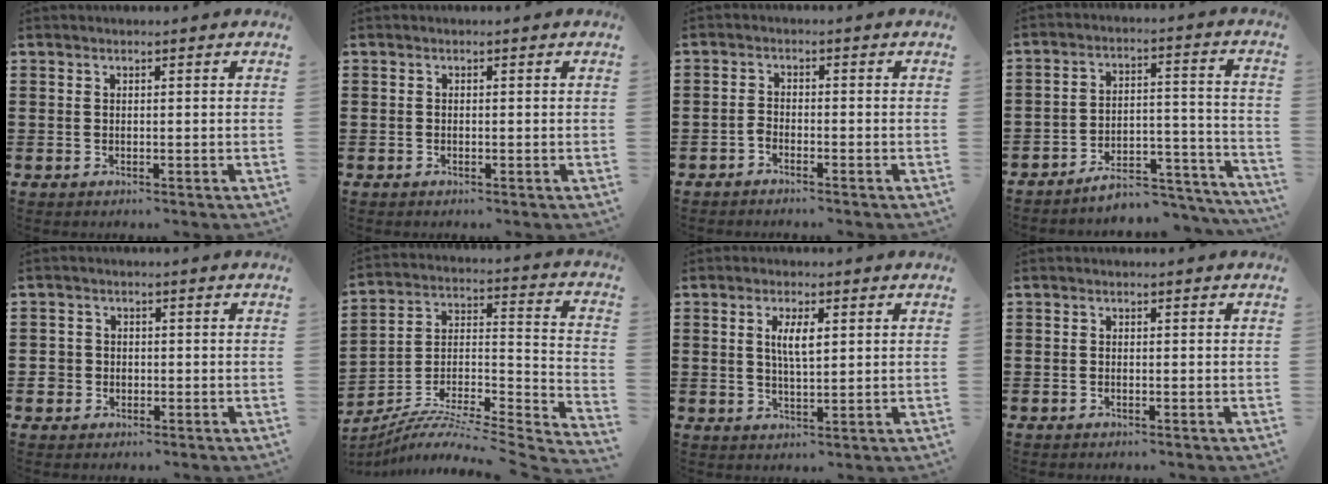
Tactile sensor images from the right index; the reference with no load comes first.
{"total": 0.0}
{"total": 1.3, "force": [-1.2, 0.4, 0.4], "torque": [-0.014, 0.002, -0.024]}
{"total": 5.0, "force": [-4.6, 1.3, 1.3], "torque": [-0.023, 0.009, -0.091]}
{"total": 1.9, "force": [-0.5, 1.9, 0.2], "torque": [-0.012, 0.005, -0.014]}
{"total": 6.0, "force": [-5.2, 0.8, 3.0], "torque": [-0.057, -0.012, -0.109]}
{"total": 4.1, "force": [1.2, 1.2, 3.8], "torque": [-0.078, 0.006, 0.018]}
{"total": 0.0}